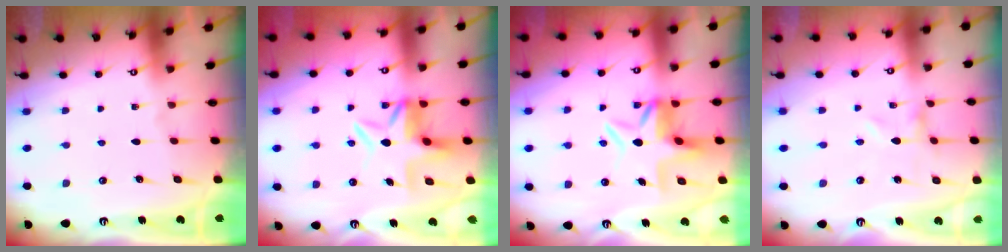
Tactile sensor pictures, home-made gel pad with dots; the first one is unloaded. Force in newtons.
{"total": 6.5, "press": 6.0, "slide": 2.6}
{"total": 6.9, "press": 6.5, "slide": 2.4}
{"total": 0.0}